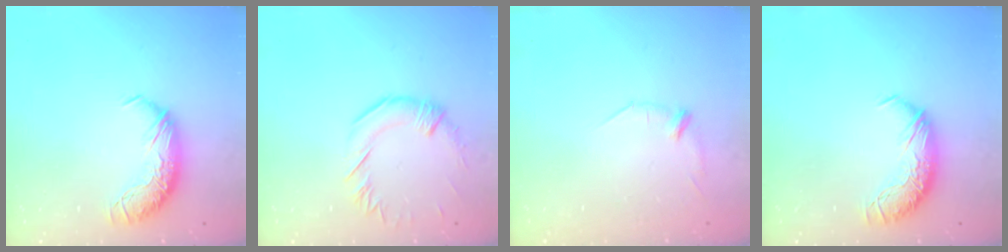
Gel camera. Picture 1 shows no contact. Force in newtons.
{"total": 0.8, "press": 0.7, "slide": 0.4}
{"total": 6.5, "press": 6.5, "slide": 0.8}
{"total": 0.0}